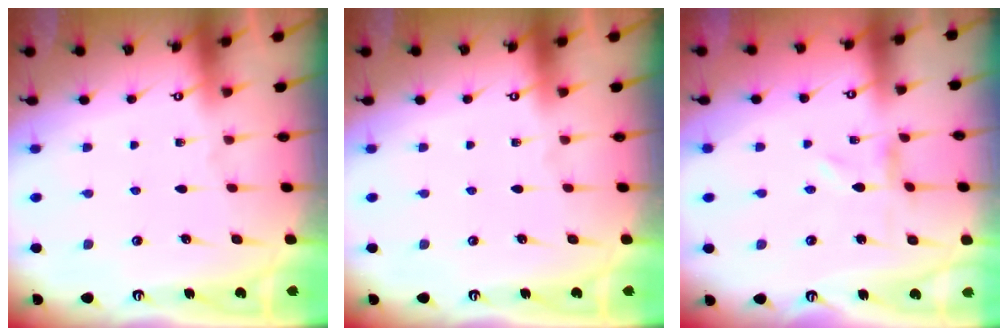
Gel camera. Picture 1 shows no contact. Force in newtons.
{"total": 0.0}
{"total": 0.0}